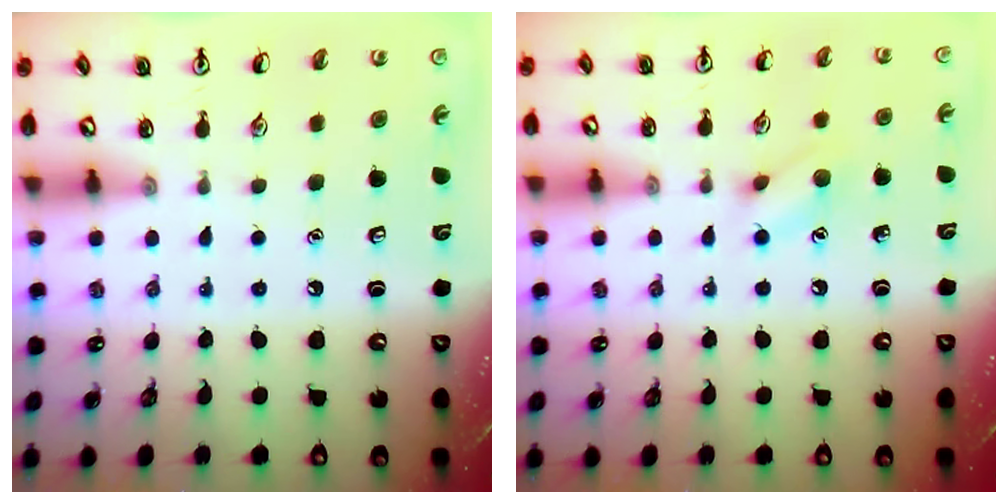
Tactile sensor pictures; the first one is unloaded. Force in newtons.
{"total": 7.0, "press": 7.0, "slide": 0.7}